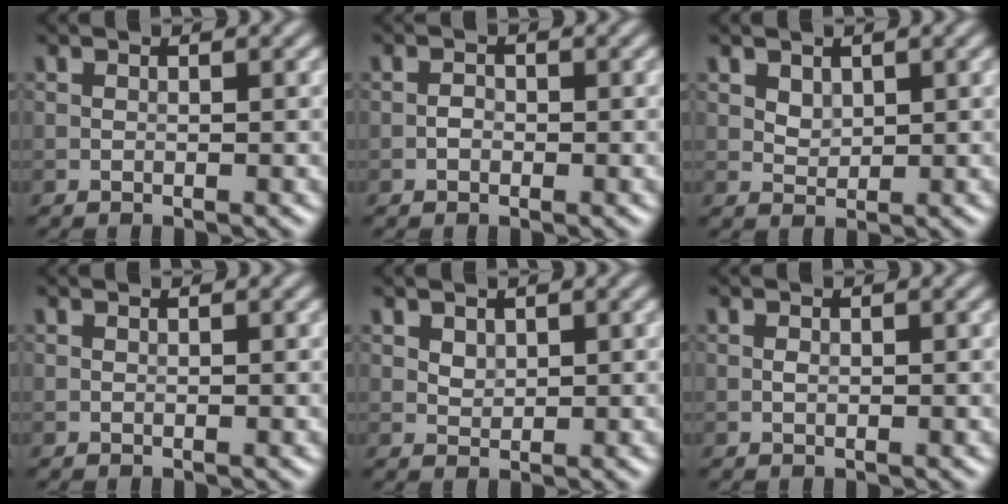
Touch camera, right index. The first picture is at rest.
{"total": 1.0, "force": [-0.4, 0.7, 0.6], "torque": [-0.010, 0.001, -0.010]}
{"total": 1.3, "force": [0.7, 0.9, 0.6], "torque": [-0.011, -0.002, 0.017]}
{"total": 0.0}
{"total": 1.1, "force": [0.6, 0.8, 0.5], "torque": [-0.010, -0.002, 0.014]}
{"total": 0.5, "force": [-0.1, 0.3, 0.4], "torque": [-0.008, 0.001, -0.002]}